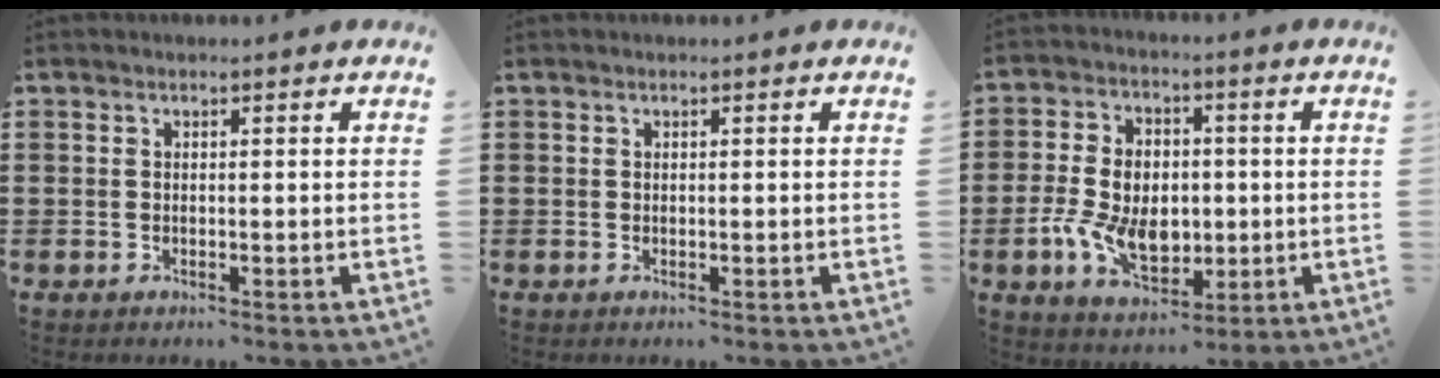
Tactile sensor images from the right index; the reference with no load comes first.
{"total": 0.0}
{"total": 9.5, "force": [-1.4, 6.5, 6.8], "torque": [-0.151, 0.016, -0.024]}